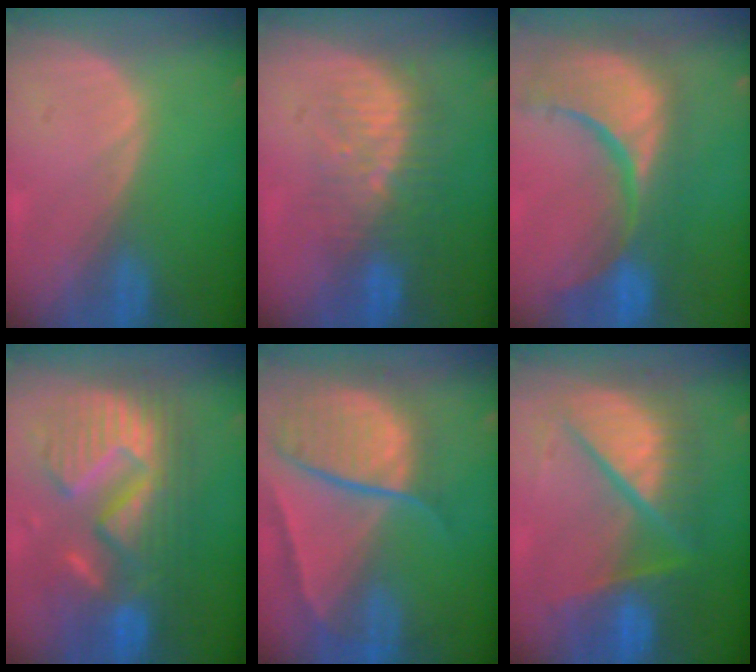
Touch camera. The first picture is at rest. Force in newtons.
{"total": 8.4, "press": 7.8, "slide": 3.0}
{"total": 15.3, "press": 12.2, "slide": 9.3}
{"total": 13.1, "press": 13.0, "slide": 1.4}
{"total": 10.7, "press": 9.0, "slide": 5.8}
{"total": 10.7, "press": 10.6, "slide": 1.4}